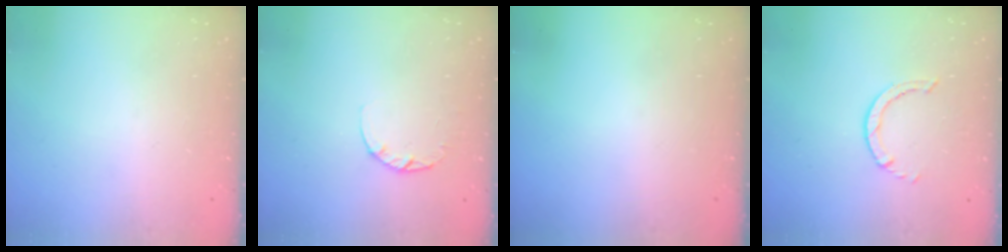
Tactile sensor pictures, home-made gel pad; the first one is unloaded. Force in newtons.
{"total": 2.6, "press": 2.5, "slide": 0.4}
{"total": 0.0}
{"total": 0.6, "press": 0.6, "slide": 0.1}